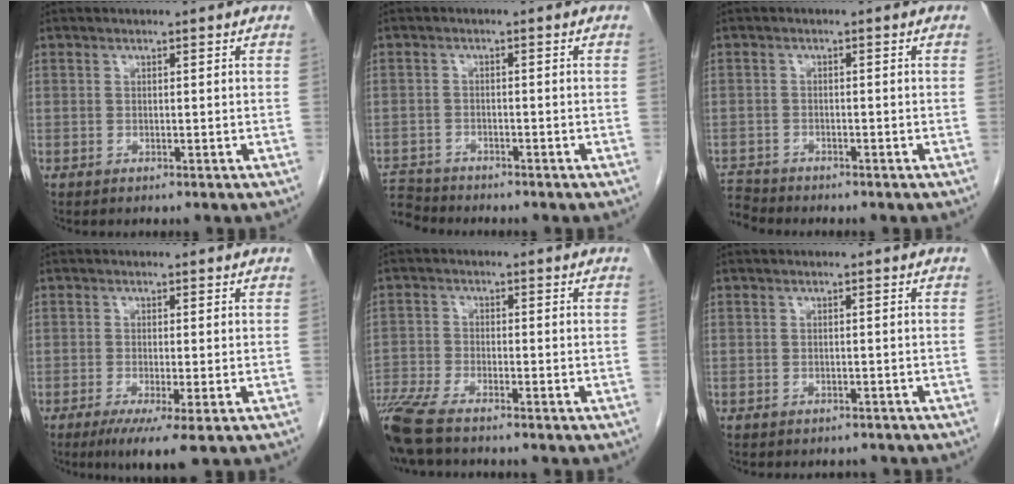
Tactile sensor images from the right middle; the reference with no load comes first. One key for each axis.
{"total": 5.5, "fx": -5.3, "fy": 1.3, "fz": -0.2, "tx": 0.001, "ty": -0.003, "tz": -0.101}
{"total": 3.5, "fx": -3.4, "fy": 0.4, "fz": -0.3, "tx": 0.006, "ty": -0.012, "tz": -0.063}
{"total": 5.2, "fx": -2.6, "fy": 0.3, "fz": 4.5, "tx": -0.070, "ty": -0.016, "tz": -0.041}
{"total": 8.8, "fx": -7.3, "fy": 1.2, "fz": 4.7, "tx": -0.102, "ty": -0.020, "tz": -0.137}
{"total": 2.4, "fx": -2.2, "fy": 1.0, "fz": 0.4, "tx": -0.010, "ty": 0.000, "tz": -0.028}